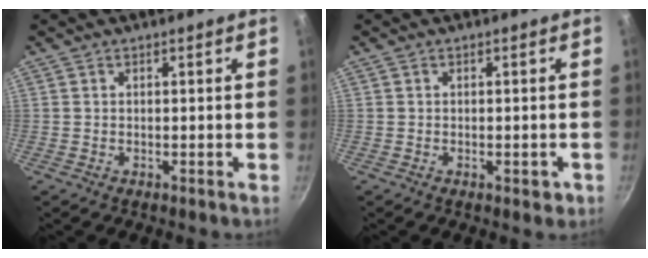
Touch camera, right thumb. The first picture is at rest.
{"total": 2.2, "force": [-1.0, 1.0, 1.7], "torque": [-0.012, 0.003, -0.013]}